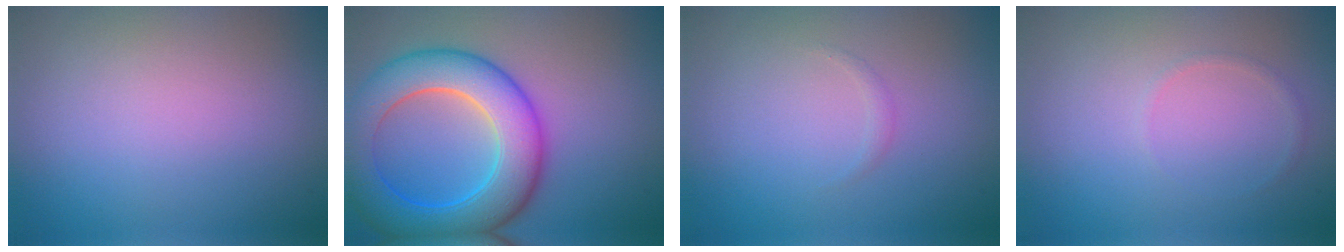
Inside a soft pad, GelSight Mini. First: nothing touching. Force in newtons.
{"total": 9.3, "press": 9.3, "slide": 0.0}
{"total": 0.5, "press": 0.5, "slide": 0.0}
{"total": 0.7, "press": 0.7, "slide": 0.0}